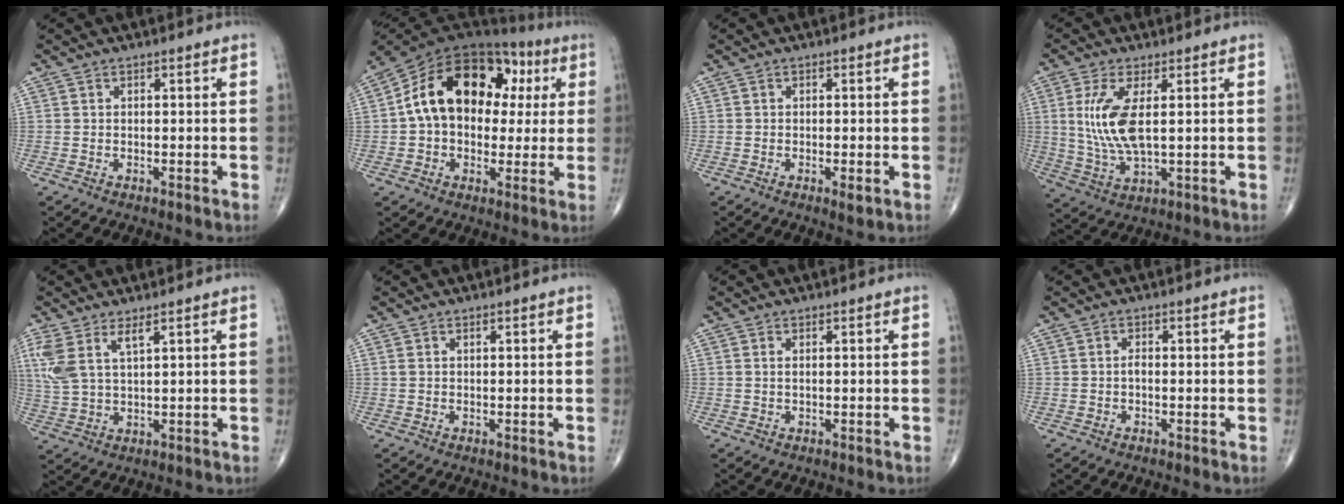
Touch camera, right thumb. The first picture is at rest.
{"total": 20.3, "force": [3.4, 13.7, 14.6], "torque": [-0.212, 0.040, 0.046]}
{"total": 1.6, "force": [-0.6, 0.4, 1.5], "torque": [-0.025, -0.006, -0.009]}
{"total": 9.9, "force": [1.7, 3.5, 9.1], "torque": [-0.209, -0.014, 0.042]}
{"total": 7.0, "force": [3.6, 2.2, 5.6], "torque": [-0.146, -0.010, 0.084]}
{"total": 0.6, "force": [0.3, 0.2, 0.4], "torque": [-0.012, 0.008, 0.009]}
{"total": 0.6, "force": [0.2, 0.1, 0.5], "torque": [-0.019, 0.002, 0.005]}
{"total": 0.8, "force": [-0.2, 0.3, 0.7], "torque": [-0.012, 0.001, -0.006]}